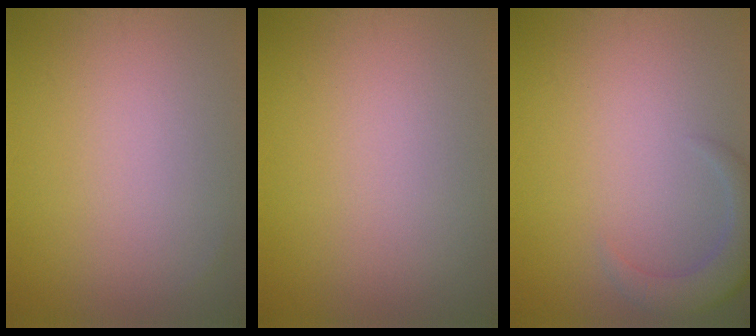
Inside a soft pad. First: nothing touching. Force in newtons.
{"total": 0.0}
{"total": 3.2, "press": 3.1, "slide": 0.5}